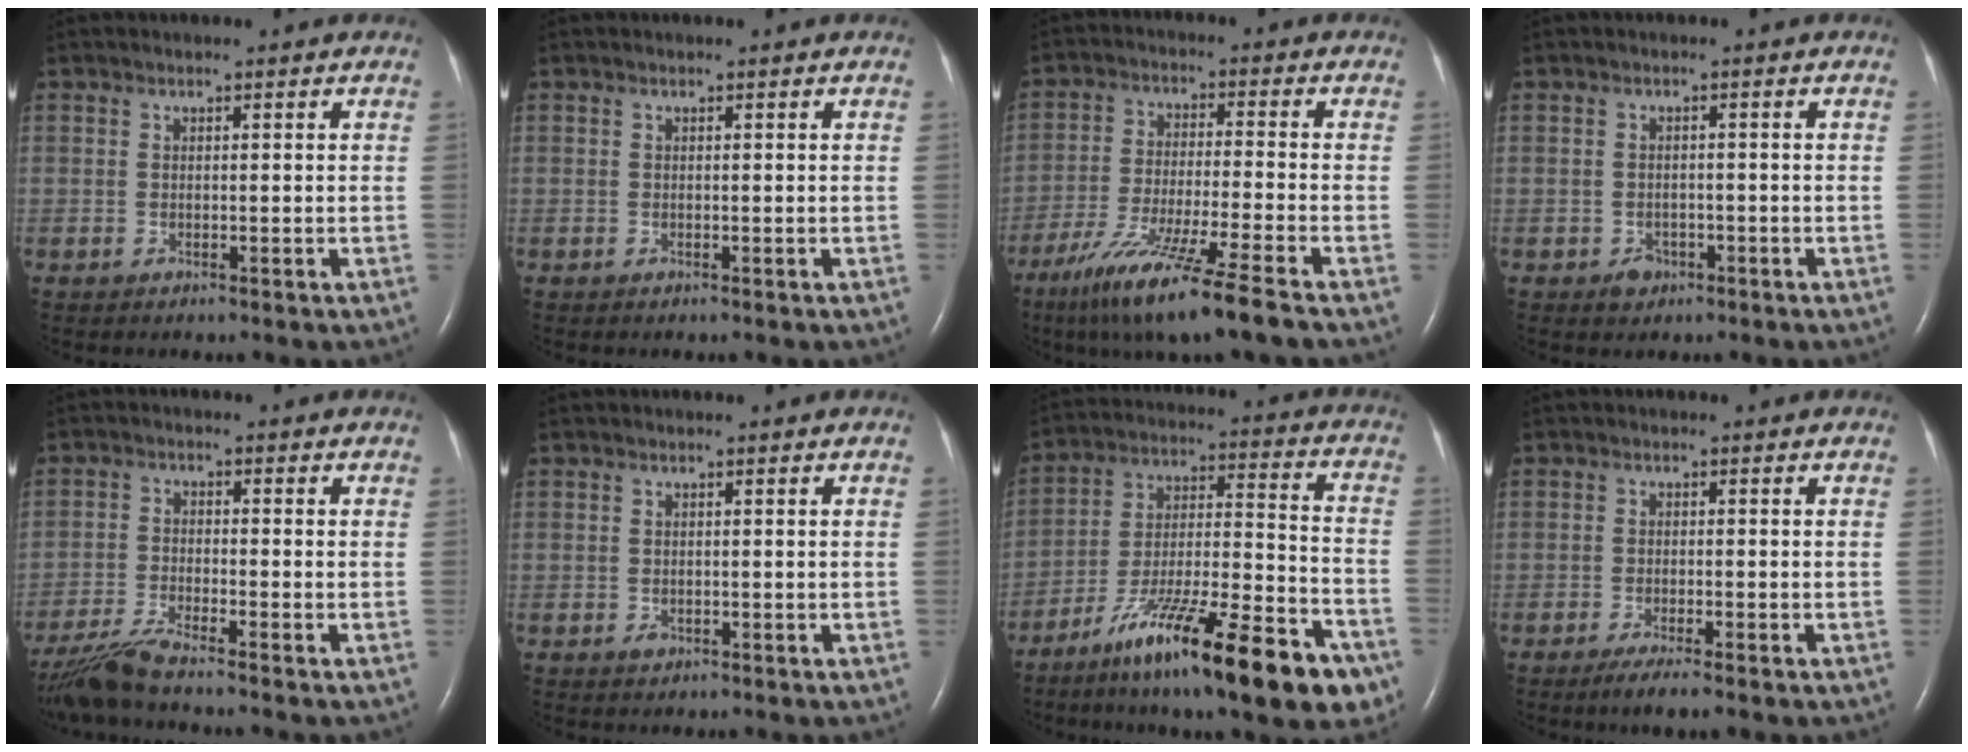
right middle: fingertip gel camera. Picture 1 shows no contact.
{"total": 0.0}
{"total": 13.5, "force": [-9.5, -1.5, 9.4], "torque": [-0.179, -0.053, -0.165]}
{"total": 2.2, "force": [-1.3, 1.6, 0.6], "torque": [-0.012, 0.004, -0.015]}
{"total": 5.9, "force": [-5.2, -0.9, 2.5], "torque": [-0.057, -0.027, -0.103]}
{"total": 0.8, "force": [-0.4, 0.6, 0.4], "torque": [-0.008, 0.000, -0.003]}
{"total": 24.3, "force": [-15.4, 3.7, 18.4], "torque": [-0.245, -0.011, -0.253]}
{"total": 4.0, "force": [-2.8, 0.3, 2.8], "torque": [-0.051, -0.011, -0.041]}